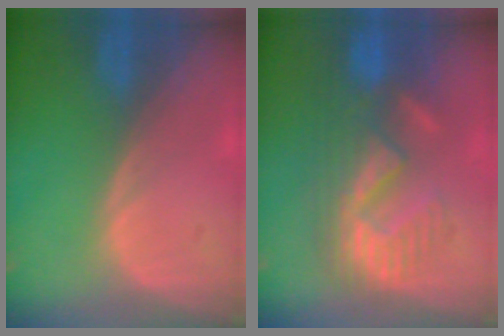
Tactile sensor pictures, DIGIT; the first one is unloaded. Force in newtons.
{"total": 9.4, "press": 9.0, "slide": 2.7}